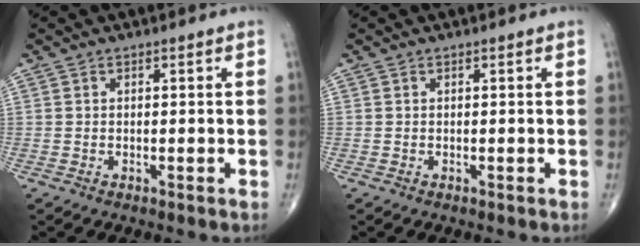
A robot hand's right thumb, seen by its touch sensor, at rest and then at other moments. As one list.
[{"total": 0.0}]